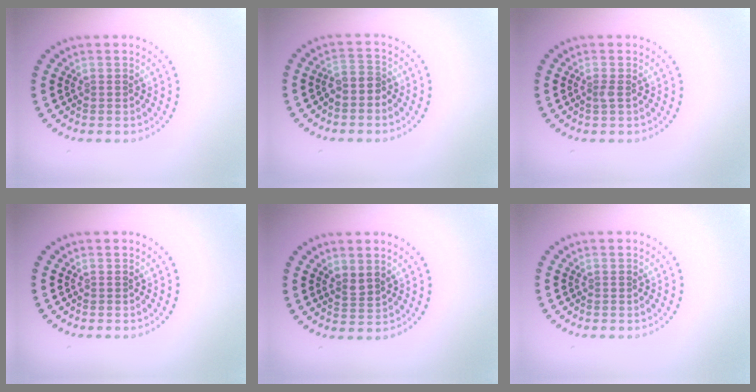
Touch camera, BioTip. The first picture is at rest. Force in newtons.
{"total": 2.0, "press": 1.7, "slide": 1.0}
{"total": 0.6, "press": 0.5, "slide": 0.3}
{"total": 0.0}
{"total": 1.5, "press": 1.3, "slide": 0.8}
{"total": 0.0}